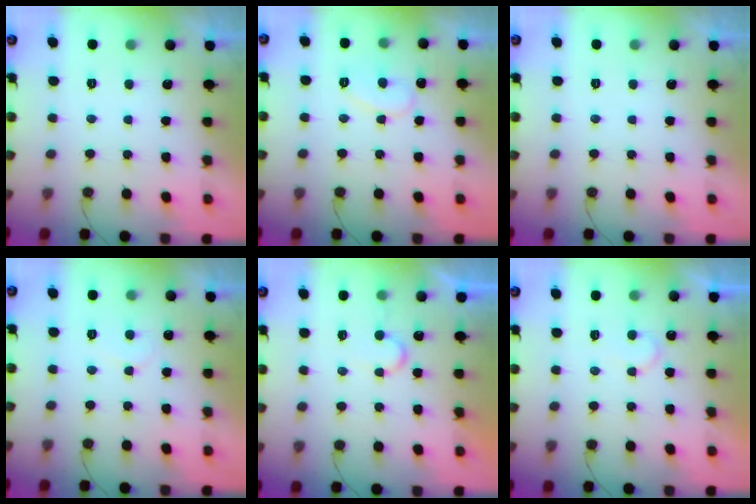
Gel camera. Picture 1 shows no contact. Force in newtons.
{"total": 7.7, "press": 7.7, "slide": 0.5}
{"total": 0.0}
{"total": 4.8, "press": 4.8, "slide": 0.3}
{"total": 7.0, "press": 6.9, "slide": 0.6}
{"total": 6.0, "press": 6.0, "slide": 0.6}